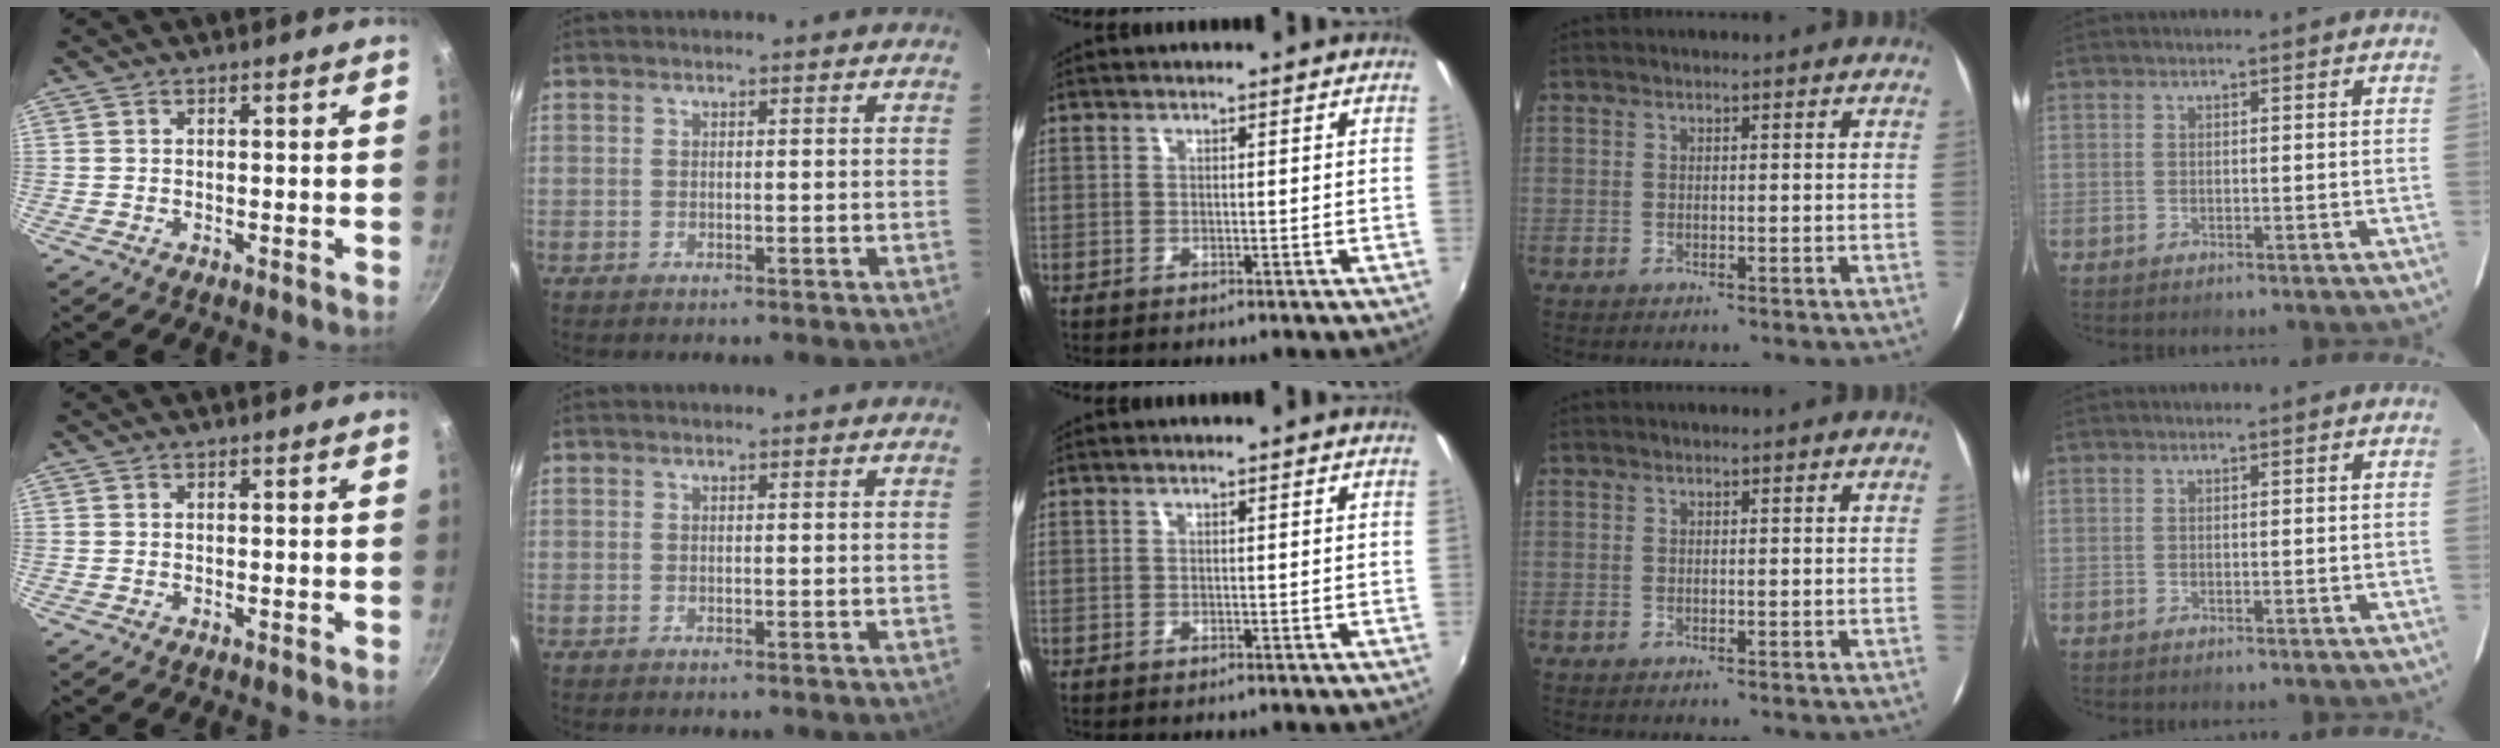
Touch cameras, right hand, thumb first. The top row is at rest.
{}